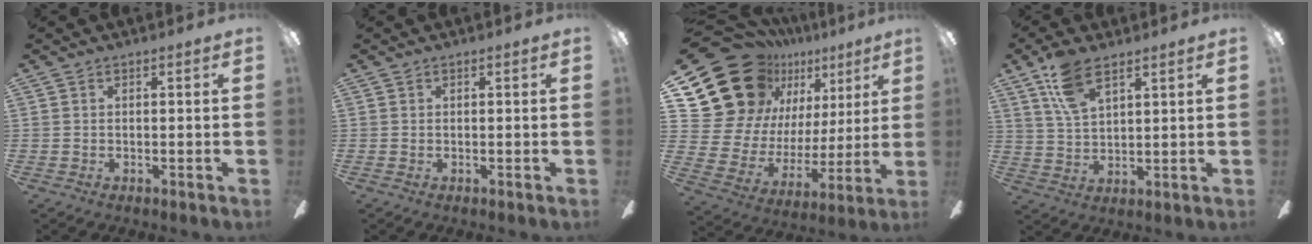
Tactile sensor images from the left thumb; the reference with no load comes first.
{"total": 0.0}
{"total": 22.0, "force": [12.0, 15.7, 9.6], "torque": [-0.172, -0.081, 0.247]}
{"total": 9.4, "force": [5.9, 3.9, 6.1], "torque": [-0.122, -0.010, 0.111]}